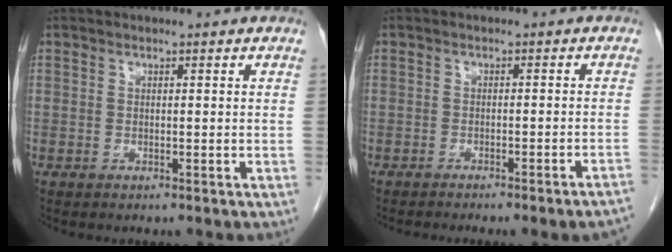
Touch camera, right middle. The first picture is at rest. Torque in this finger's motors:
{"motor_torque": [1.10, -1.04, 0.15, 0.08]}